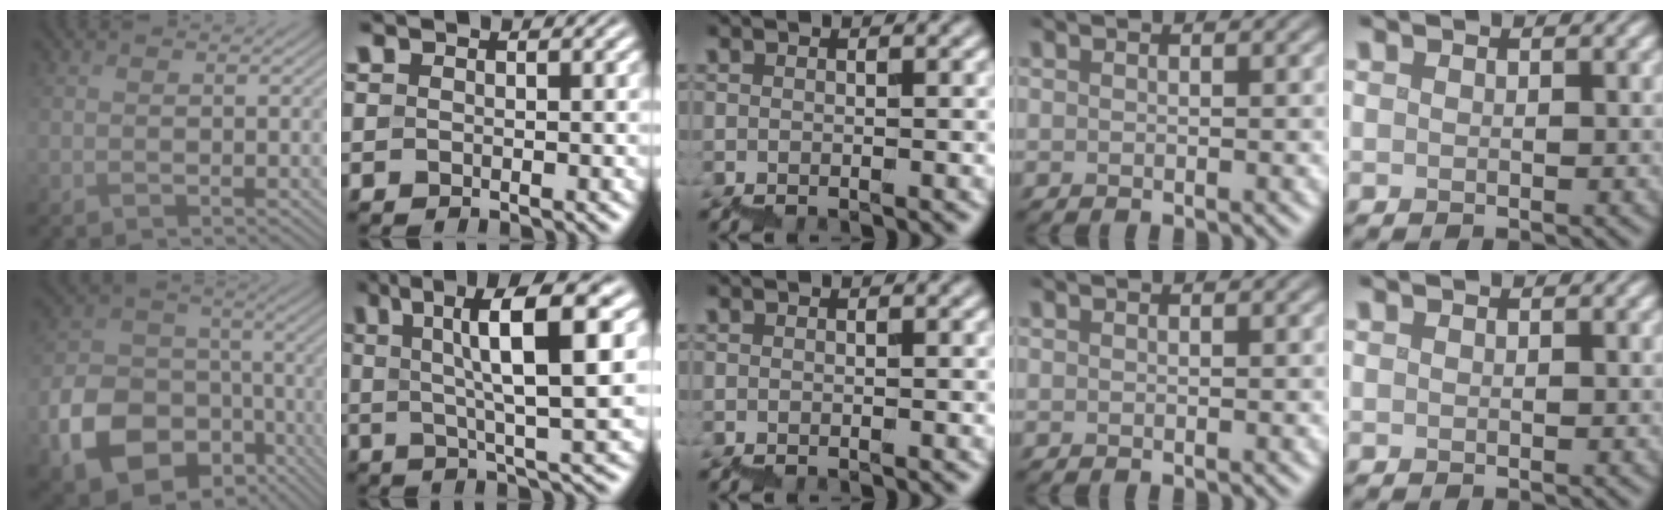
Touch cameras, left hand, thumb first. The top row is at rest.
{"thumb": {"total": 13.6, "force": [-5.6, 10.2, 7.0], "torque": [-0.166, -0.039, -0.100]}, "index": {"total": 11.6, "force": [3.3, 2.6, 10.8], "torque": [-0.147, 0.018, 0.046]}}